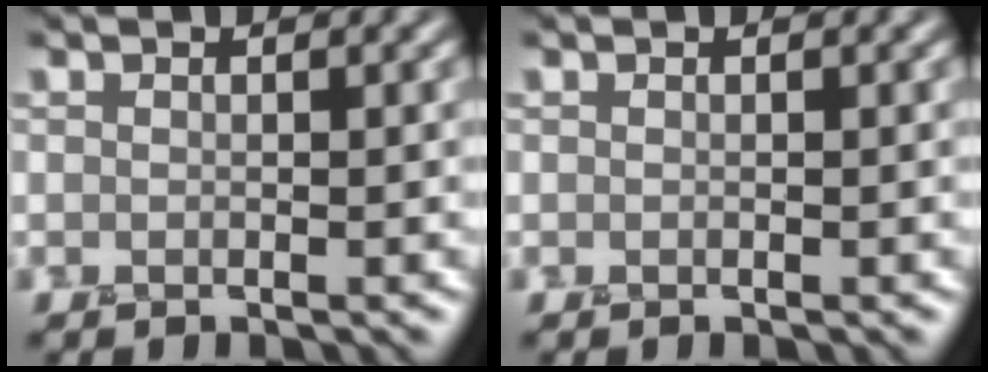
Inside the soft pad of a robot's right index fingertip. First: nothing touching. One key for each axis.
{"total": 0.0}